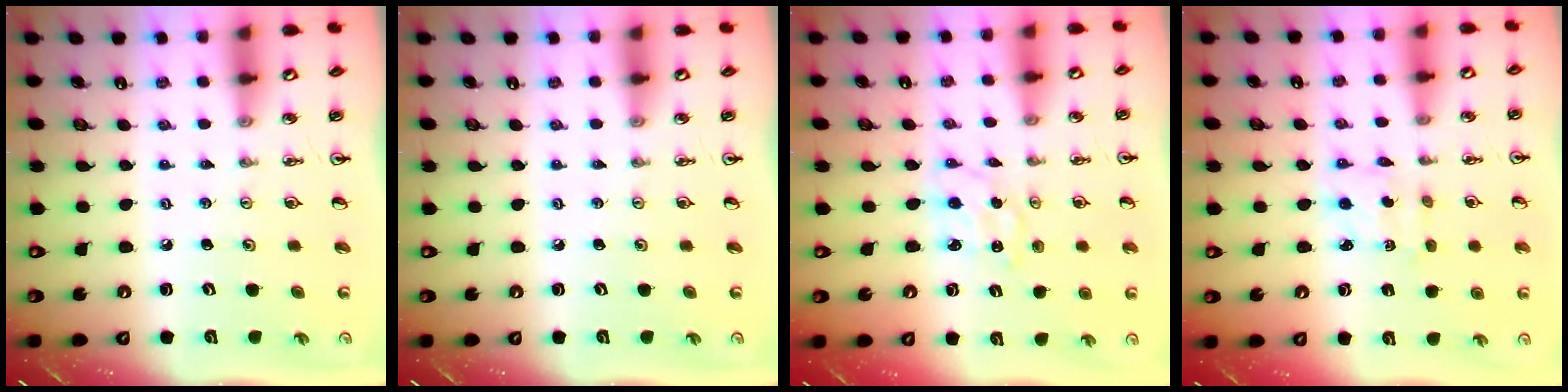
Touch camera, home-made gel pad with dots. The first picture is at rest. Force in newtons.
{"total": 0.0}
{"total": 1.7, "press": 1.7, "slide": 0.3}
{"total": 2.0, "press": 1.9, "slide": 0.8}